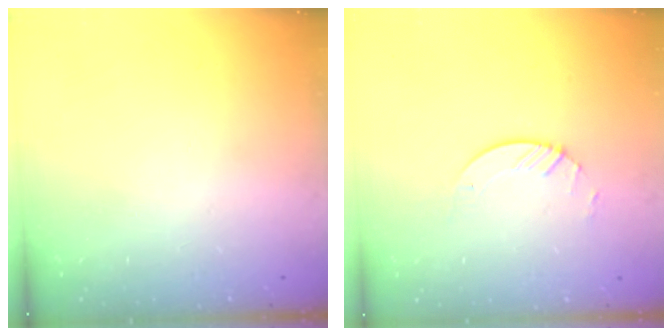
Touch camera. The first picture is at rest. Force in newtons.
{"total": 3.5, "press": 3.5, "slide": 0.3}